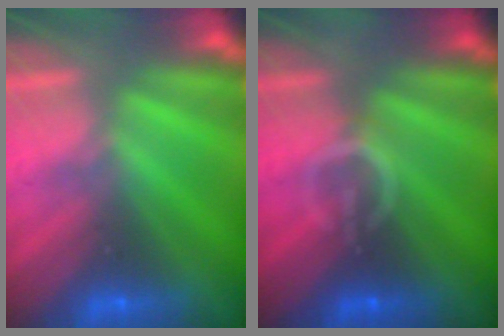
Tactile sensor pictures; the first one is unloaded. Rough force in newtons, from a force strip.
{"total": 3.3}